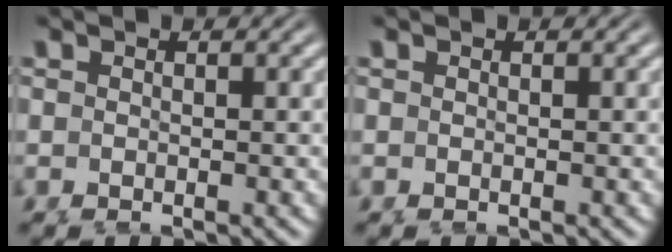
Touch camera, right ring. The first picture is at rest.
{"total": 0.0}